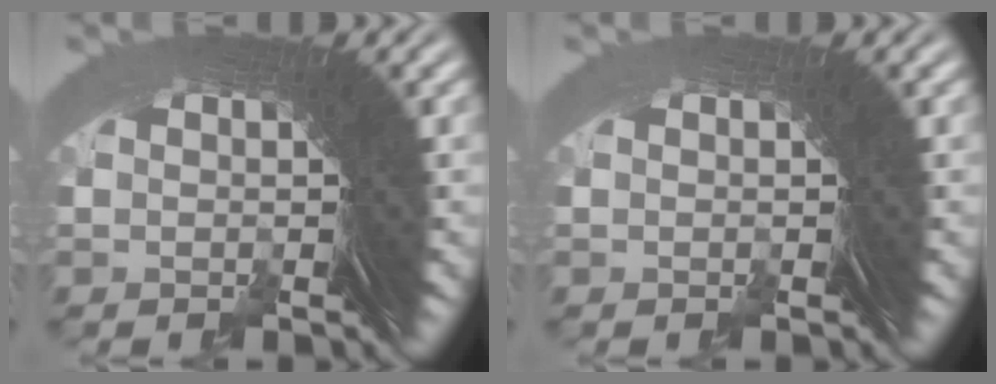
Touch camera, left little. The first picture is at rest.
{"total": 0.0}